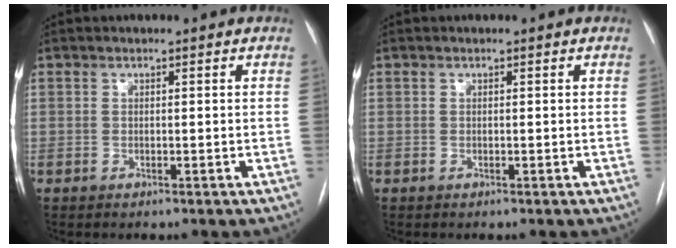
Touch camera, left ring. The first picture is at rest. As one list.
[{"total": 0.0}]